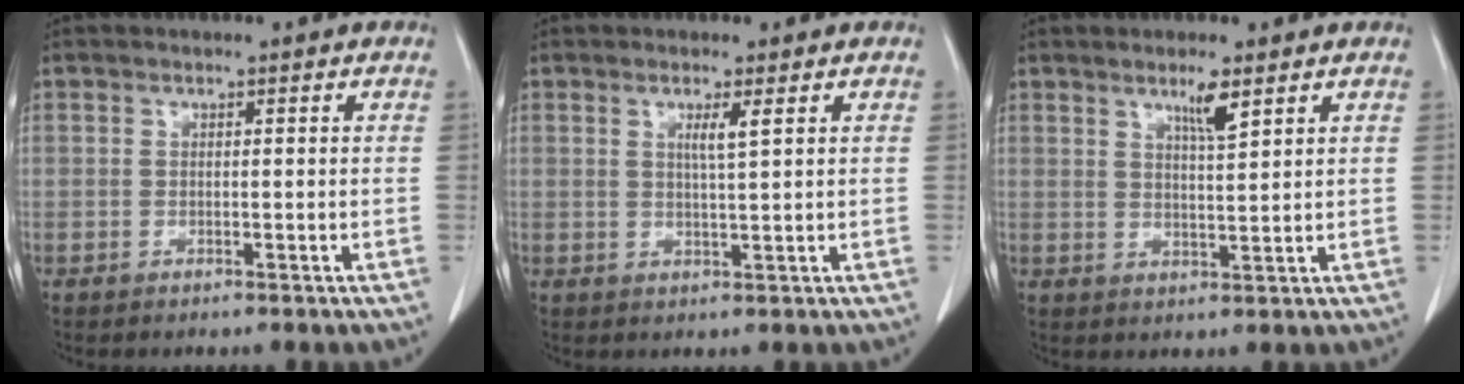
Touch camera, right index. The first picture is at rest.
{"total": 2.5, "force": [1.1, -0.3, 2.2], "torque": [-0.043, -0.004, 0.021]}
{"total": 3.9, "force": [2.5, 0.0, 2.9], "torque": [-0.053, -0.007, 0.046]}